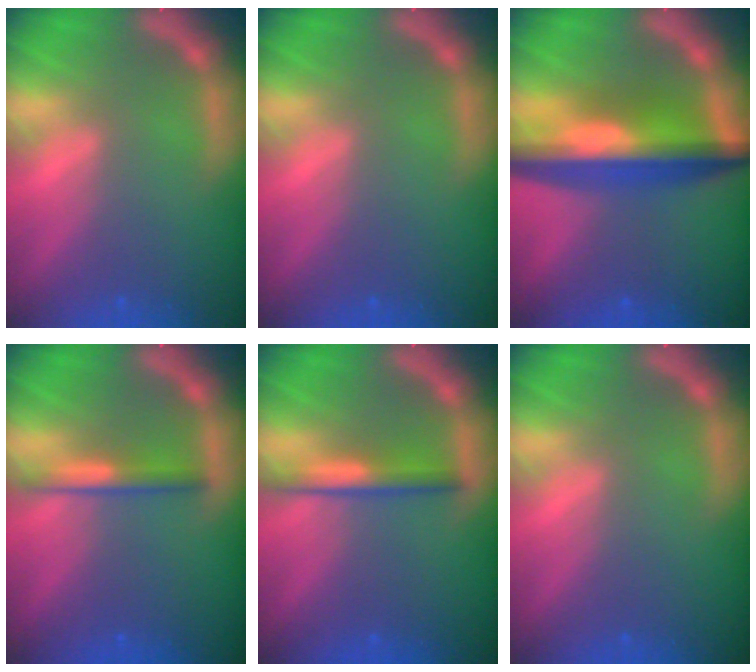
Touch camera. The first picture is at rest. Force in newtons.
{"total": 0.0}
{"total": 9.6}
{"total": 2.4}
{"total": 3.0}
{"total": 0.0}